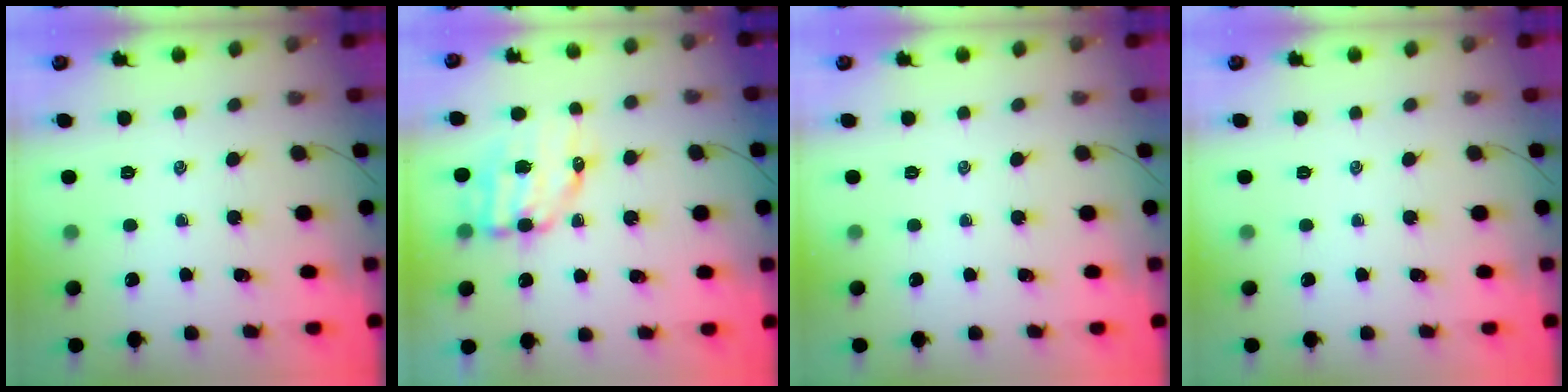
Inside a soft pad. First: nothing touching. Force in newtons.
{"total": 9.8, "press": 9.7, "slide": 1.7}
{"total": 0.0}
{"total": 0.0}